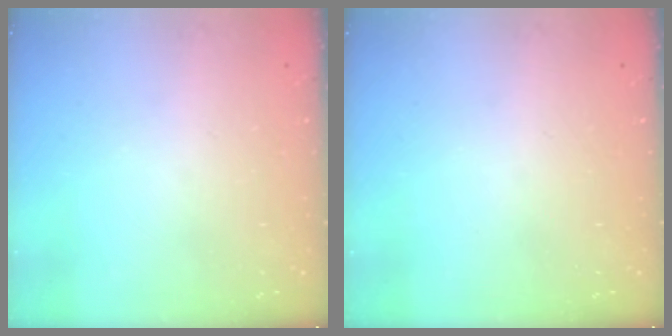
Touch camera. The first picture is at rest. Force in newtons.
{"total": 0.0}